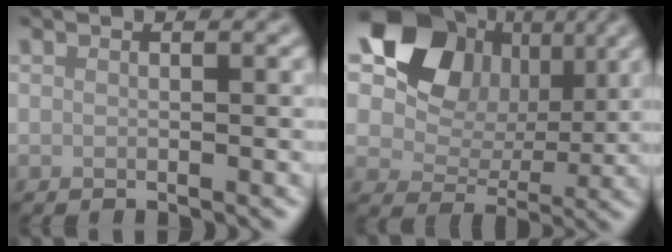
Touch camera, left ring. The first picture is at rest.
{"total": 11.3, "force": [4.7, 8.1, 6.4], "torque": [-0.112, 0.003, 0.080]}